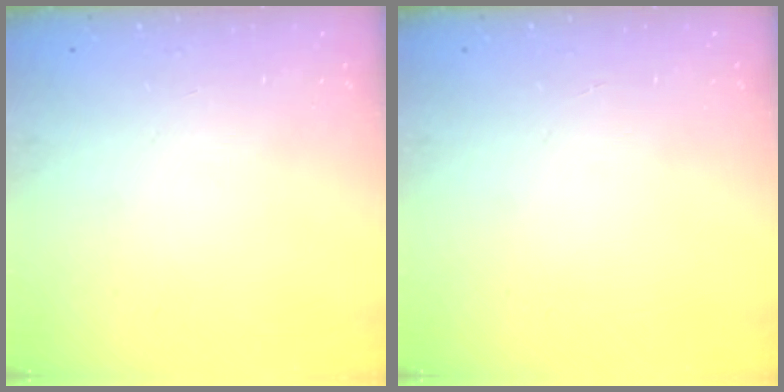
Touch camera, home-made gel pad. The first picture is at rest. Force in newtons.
{"total": 0.0}